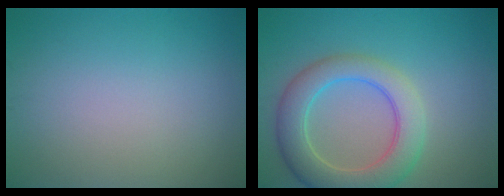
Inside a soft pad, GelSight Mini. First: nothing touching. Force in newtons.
{"total": 6.5, "press": 6.5, "slide": 0.7}